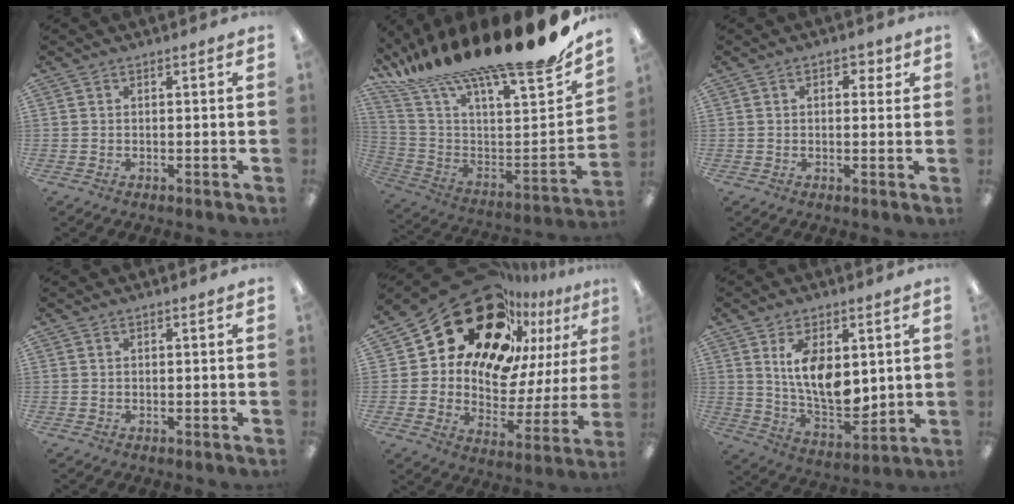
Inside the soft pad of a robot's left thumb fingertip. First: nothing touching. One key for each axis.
{"total": 21.8, "fx": 16.3, "fy": 3.1, "fz": 14.0, "tx": -0.183, "ty": -0.142, "tz": 0.266}
{"total": 3.1, "fx": 1.1, "fy": 1.9, "fz": 2.1, "tx": -0.019, "ty": -0.002, "tz": 0.013}
{"total": 0.0}
{"total": 25.6, "fx": 18.2, "fy": 13.9, "fz": 11.4, "tx": -0.180, "ty": -0.130, "tz": 0.325}
{"total": 11.5, "fx": 3.7, "fy": 6.5, "fz": 8.8, "tx": -0.149, "ty": -0.023, "tz": 0.065}